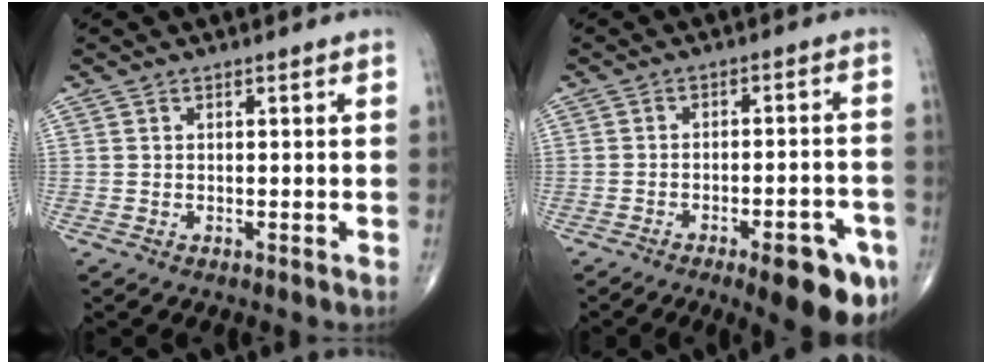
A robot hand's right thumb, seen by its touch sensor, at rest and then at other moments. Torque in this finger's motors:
{"motor_torque": [1.70, 1.82, 0.74, -0.83, 0.30]}